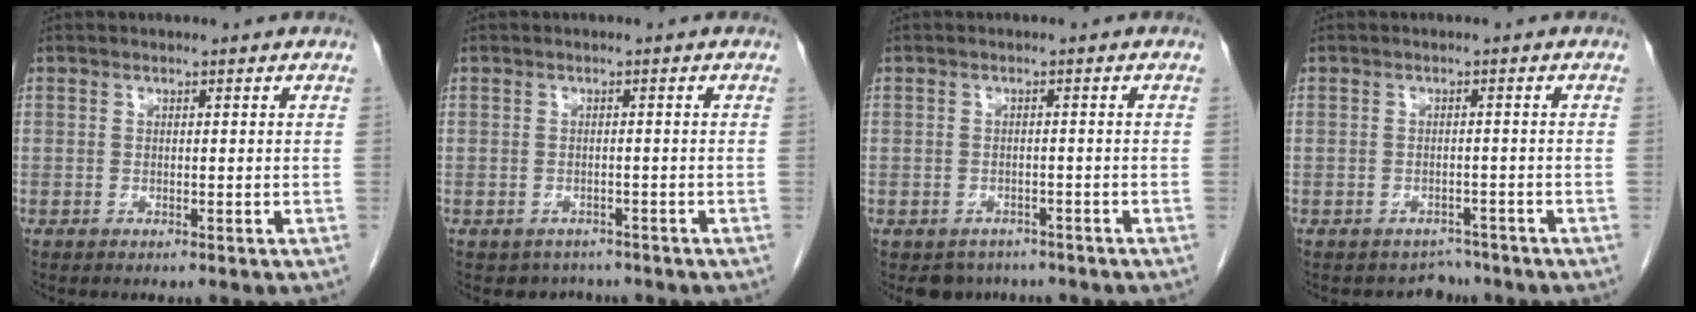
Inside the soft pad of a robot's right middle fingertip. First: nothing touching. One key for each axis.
{"total": 2.8, "fx": -2.2, "fy": 1.8, "fz": -0.1, "tx": -0.001, "ty": 0.005, "tz": -0.030}
{"total": 3.6, "fx": -2.9, "fy": 2.2, "fz": 0.3, "tx": 0.000, "ty": 0.003, "tz": -0.040}
{"total": 2.6, "fx": -2.2, "fy": 1.3, "fz": -0.5, "tx": 0.006, "ty": 0.007, "tz": -0.028}